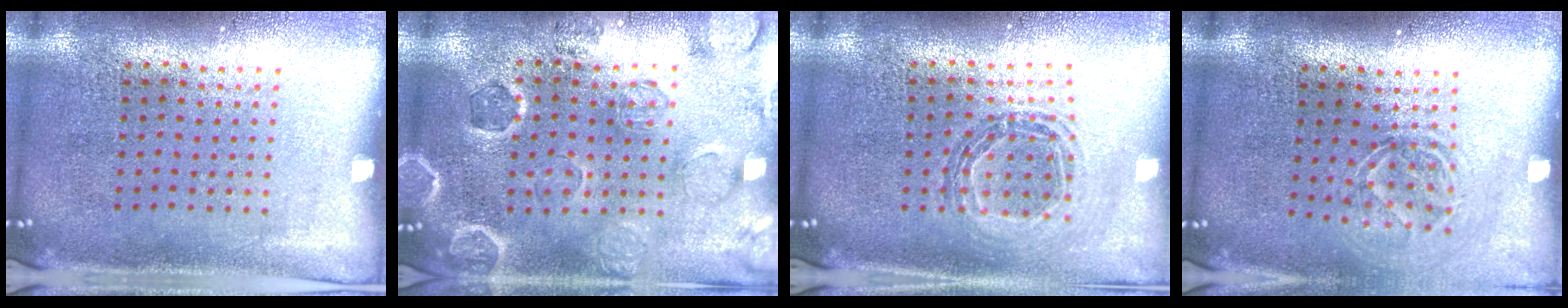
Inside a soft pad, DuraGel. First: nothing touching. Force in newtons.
{"total": 0.7, "press": 0.7, "slide": 0.4}
{"total": 0.8, "press": 0.8, "slide": 0.1}
{"total": 1.5, "press": 1.1, "slide": 1.0}